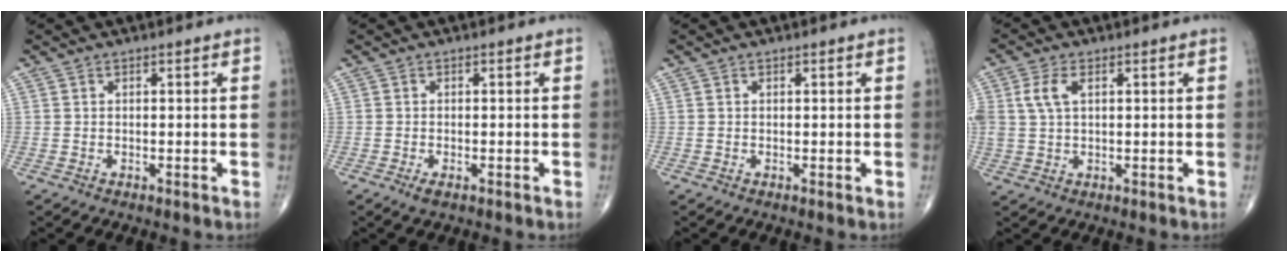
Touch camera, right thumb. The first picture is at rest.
{"total": 1.8, "force": [-1.0, 0.7, 1.3], "torque": [-0.028, -0.002, -0.019]}
{"total": 0.0}
{"total": 4.9, "force": [1.4, 2.7, 3.8], "torque": [-0.096, 0.008, 0.029]}